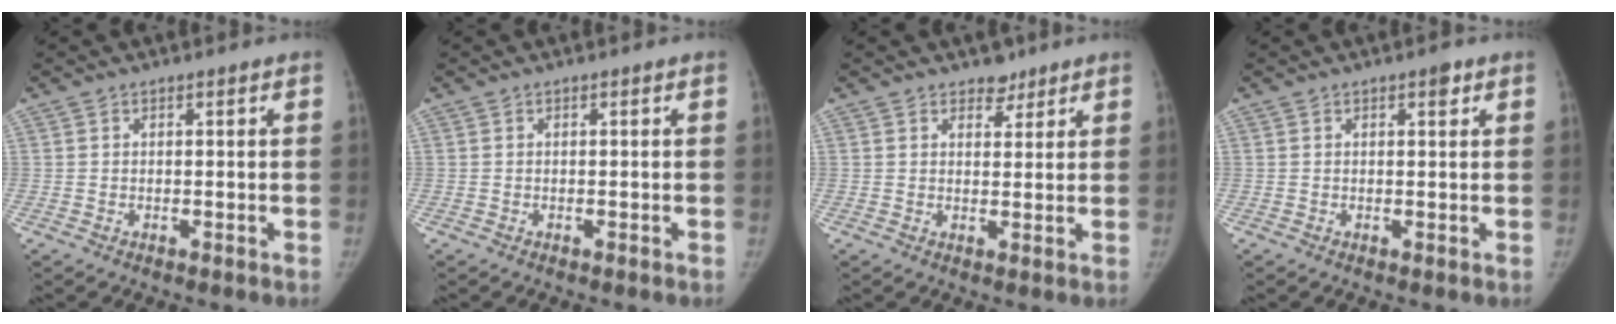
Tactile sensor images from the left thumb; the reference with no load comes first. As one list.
[{"total": 0.0}, {"total": 3.1, "force": [2.4, 1.9, 0.7], "torque": [0.009, -0.015, 0.034]}, {"total": 1.6, "force": [0.9, 0.6, 1.2], "torque": [-0.011, -0.002, 0.012]}]